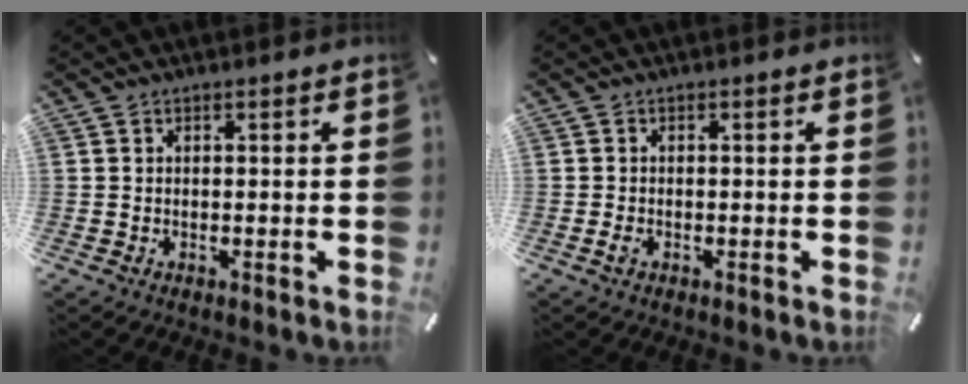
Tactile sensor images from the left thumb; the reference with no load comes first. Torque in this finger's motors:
{"motor_torque": [0.01, 0.00, 0.04, 0.03, -0.01]}